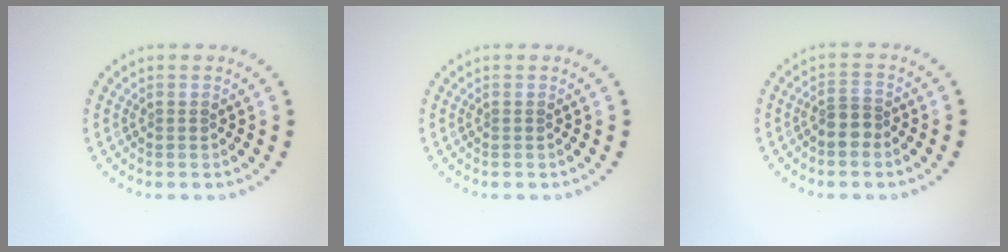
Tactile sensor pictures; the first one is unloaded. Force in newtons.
{"total": 0.0}
{"total": 2.2, "press": 1.8, "slide": 1.2}